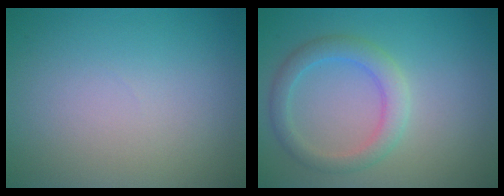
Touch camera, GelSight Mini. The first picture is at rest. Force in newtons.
{"total": 3.0, "press": 3.0, "slide": 0.2}